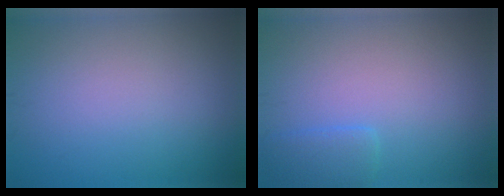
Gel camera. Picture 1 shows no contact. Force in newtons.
{"total": 1.7, "press": 1.7, "slide": 0.2}